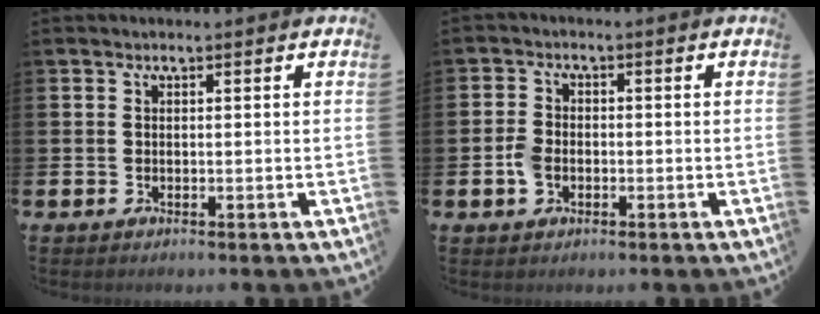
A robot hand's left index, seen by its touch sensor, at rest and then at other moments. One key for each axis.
{"total": 2.9, "fx": -0.8, "fy": 2.1, "fz": 1.8, "tx": -0.033, "ty": 0.006, "tz": -0.014}